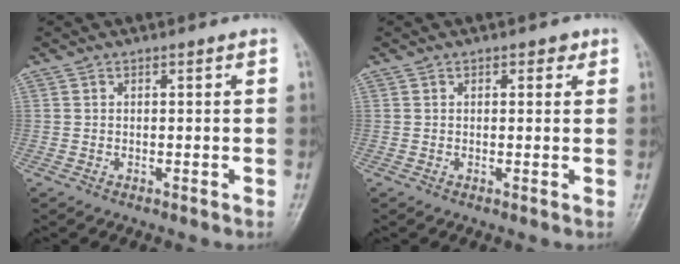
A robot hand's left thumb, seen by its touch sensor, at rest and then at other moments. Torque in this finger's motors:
{"motor_torque": [-0.23, 0.01, -0.15, -0.05, 0.01]}